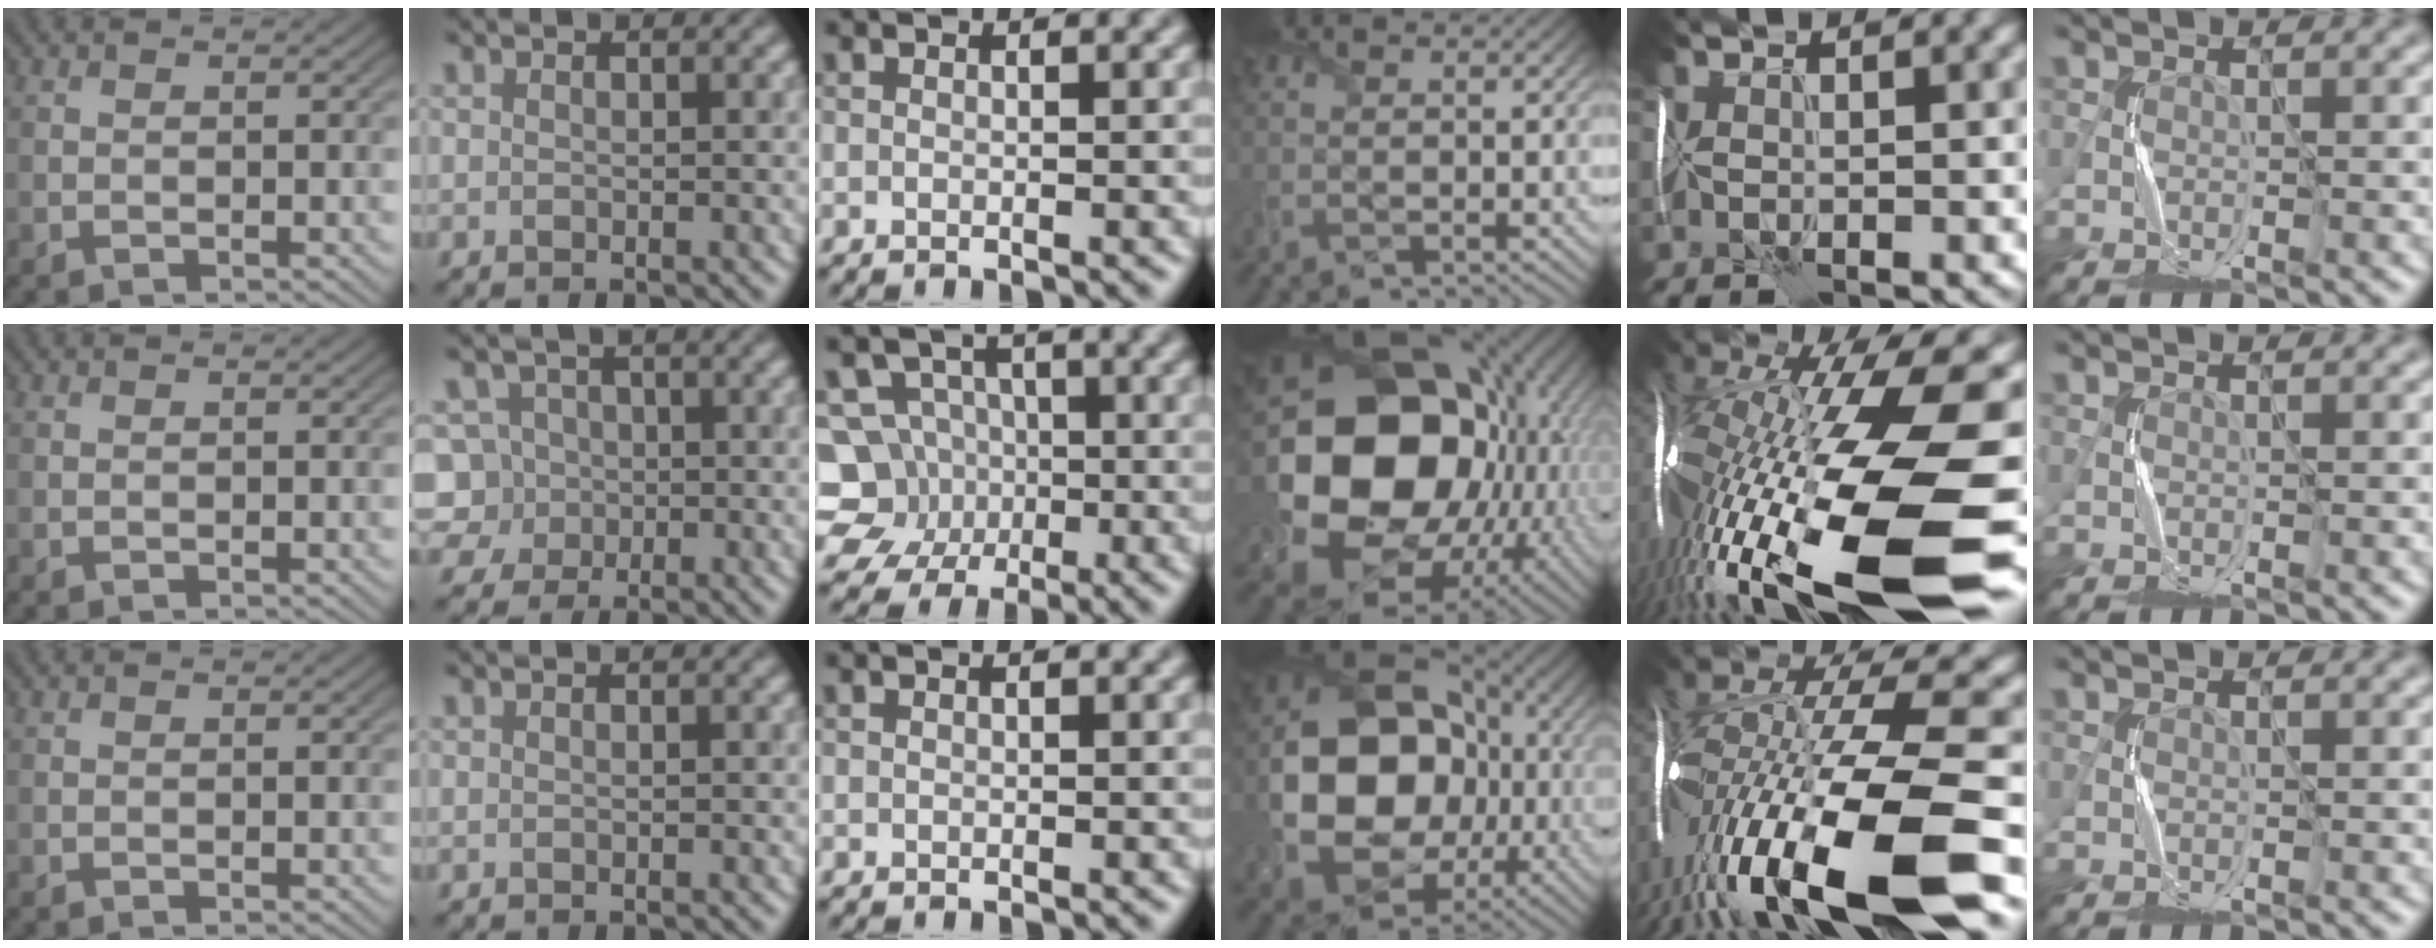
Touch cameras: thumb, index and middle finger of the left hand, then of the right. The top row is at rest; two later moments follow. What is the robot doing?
{"motion": "wrap", "object": "receipt paper"}